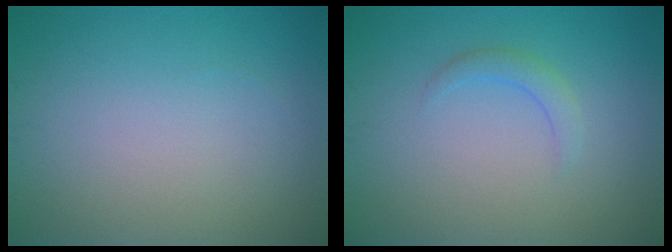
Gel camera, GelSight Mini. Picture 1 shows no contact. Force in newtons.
{"total": 1.4, "press": 1.4, "slide": 0.0}